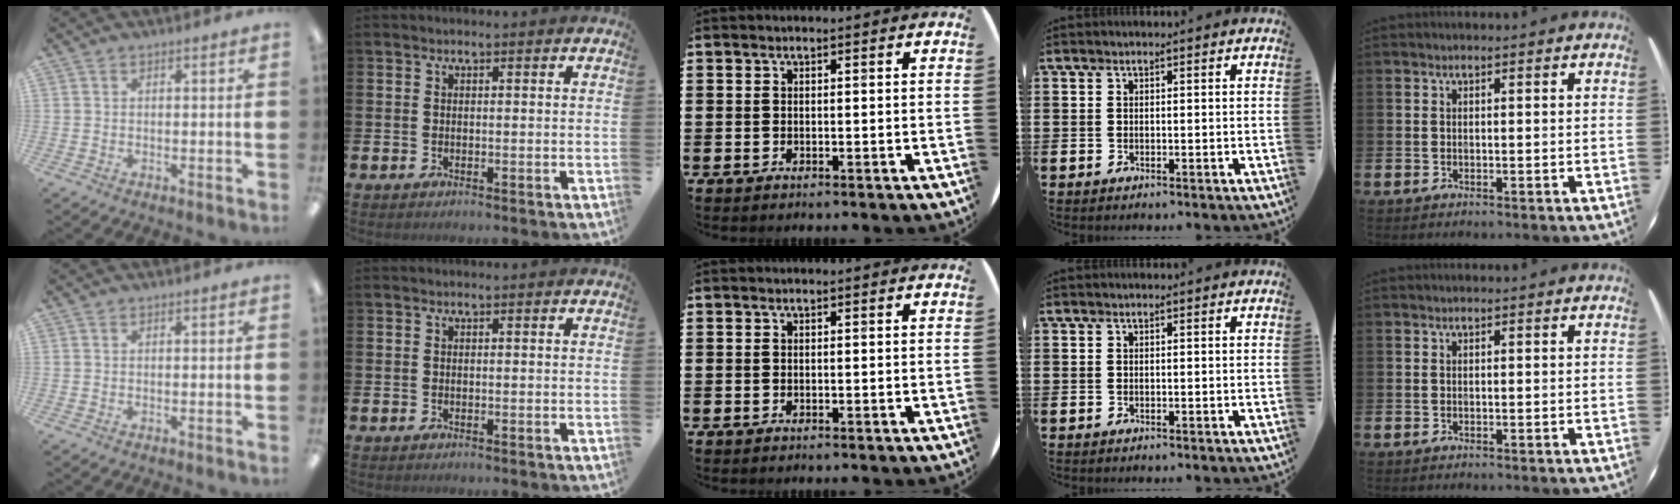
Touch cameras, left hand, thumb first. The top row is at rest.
{}